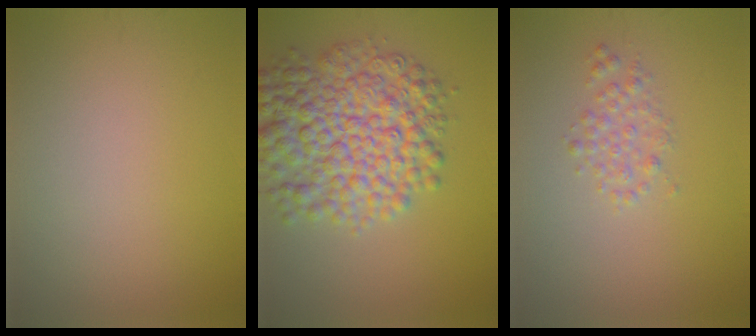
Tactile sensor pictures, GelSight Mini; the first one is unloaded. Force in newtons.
{"total": 9.1, "press": 9.1, "slide": 0.2}
{"total": 1.6, "press": 1.6, "slide": 0.1}